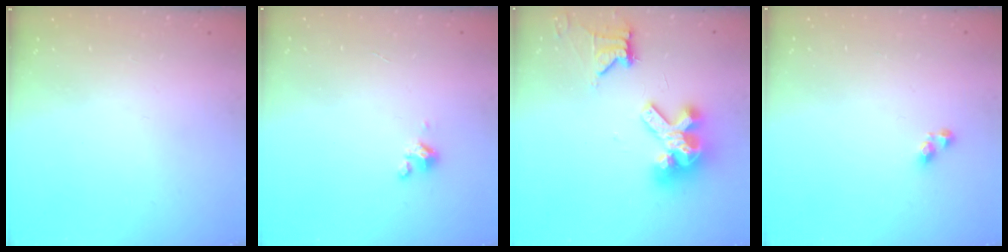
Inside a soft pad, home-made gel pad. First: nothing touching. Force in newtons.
{"total": 2.4, "press": 2.4, "slide": 0.2}
{"total": 12.5, "press": 12.4, "slide": 1.6}
{"total": 4.0, "press": 4.0, "slide": 0.2}